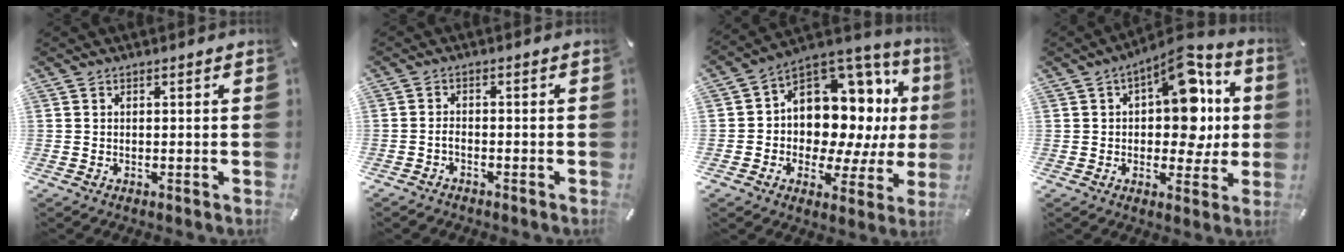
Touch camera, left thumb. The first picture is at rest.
{"total": 2.0, "force": [-1.3, 1.0, 1.1], "torque": [-0.022, 0.007, -0.025]}
{"total": 13.9, "force": [4.0, 10.6, 8.0], "torque": [-0.107, -0.058, 0.074]}
{"total": 14.7, "force": [4.0, 8.8, 11.0], "torque": [-0.141, -0.026, 0.069]}